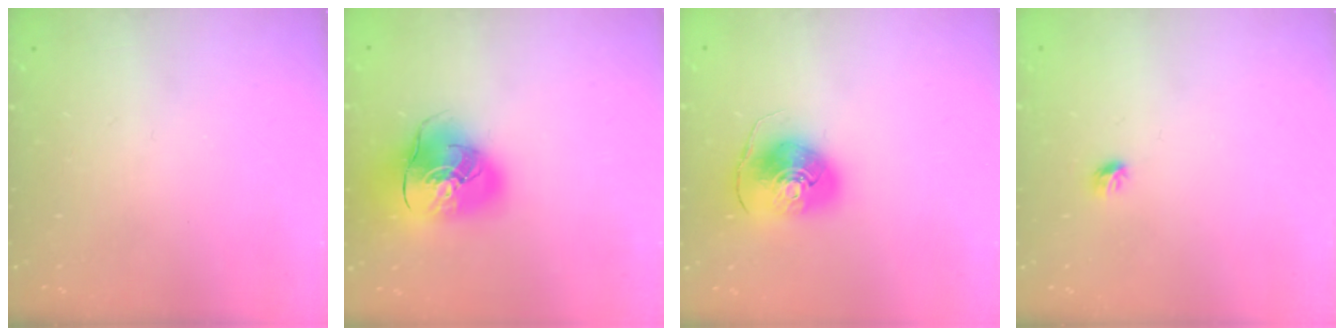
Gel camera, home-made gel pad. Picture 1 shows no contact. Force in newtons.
{"total": 16.3, "press": 16.1, "slide": 2.8}
{"total": 10.2, "press": 10.1, "slide": 1.1}
{"total": 4.2, "press": 4.1, "slide": 1.0}